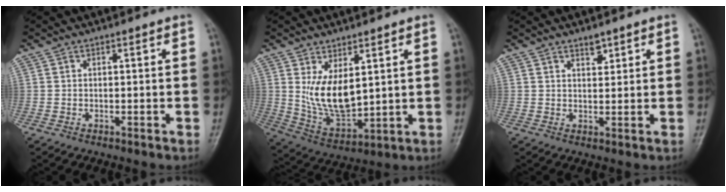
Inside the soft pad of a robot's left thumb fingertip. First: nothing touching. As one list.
[{"total": 10.4, "force": [2.9, 5.3, 8.5], "torque": [-0.140, -0.030, 0.074]}, {"total": 2.2, "force": [1.7, 1.0, 1.1], "torque": [-0.007, -0.011, 0.027]}]